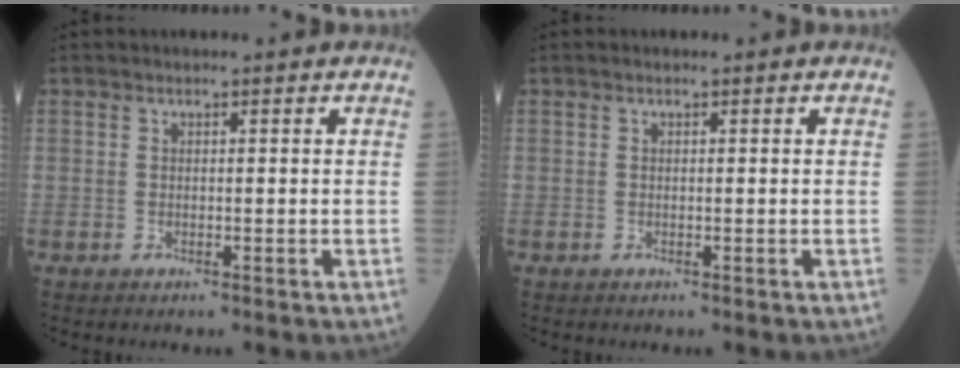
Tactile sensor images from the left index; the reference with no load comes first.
{"total": 0.0}